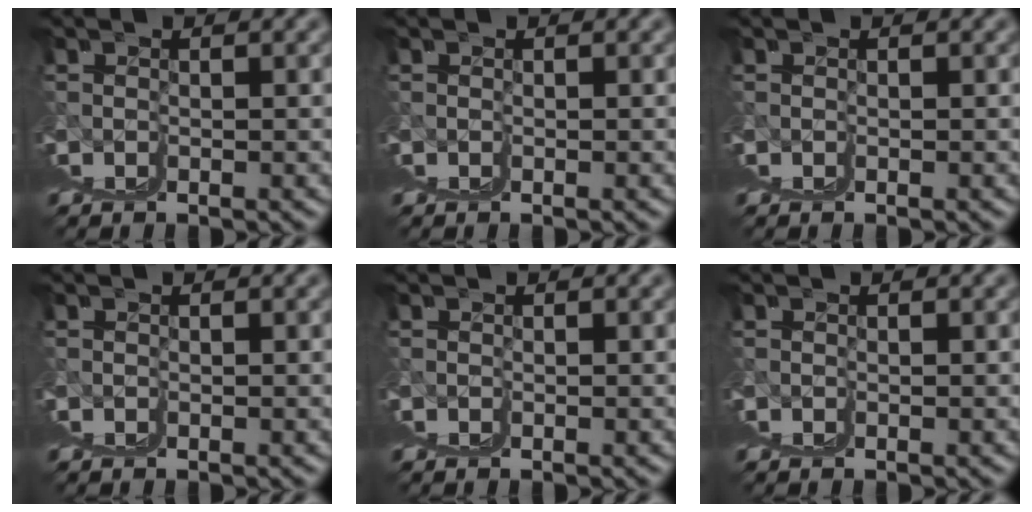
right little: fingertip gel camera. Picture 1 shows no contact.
{"total": 0.0}
{"total": 0.0}
{"total": 0.0}
{"total": 0.0}
{"total": 0.0}